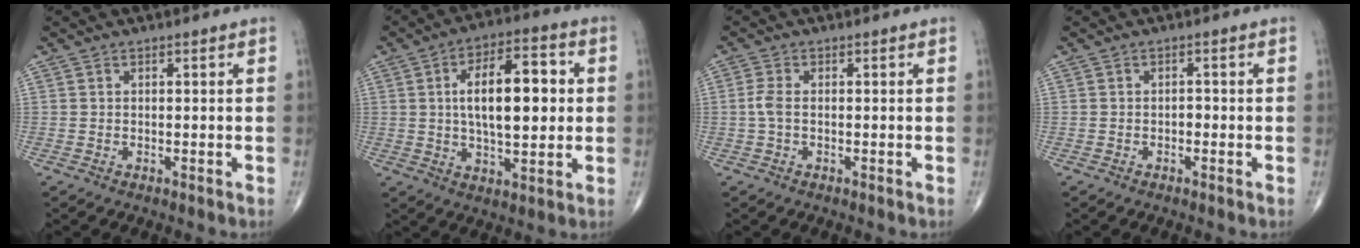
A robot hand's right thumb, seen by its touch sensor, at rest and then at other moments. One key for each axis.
{"total": 15.3, "fx": 1.7, "fy": 6.8, "fz": 13.6, "tx": -0.198, "ty": 0.012, "tz": 0.025}
{"total": 2.4, "fx": -0.2, "fy": 1.2, "fz": 2.1, "tx": -0.054, "ty": 0.003, "tz": -0.008}
{"total": 1.0, "fx": -0.4, "fy": 0.6, "fz": 0.6, "tx": -0.004, "ty": 0.003, "tz": -0.012}